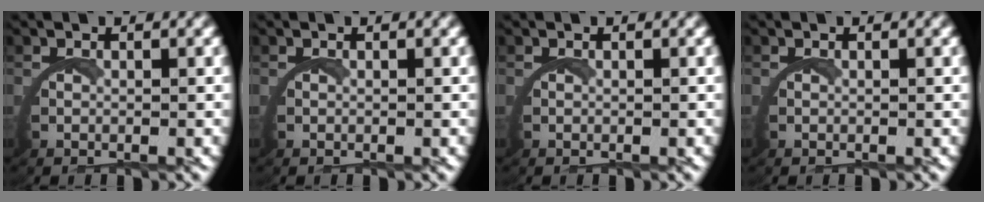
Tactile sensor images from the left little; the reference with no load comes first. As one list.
[{"total": 0.0}, {"total": 0.0}, {"total": 0.0}]